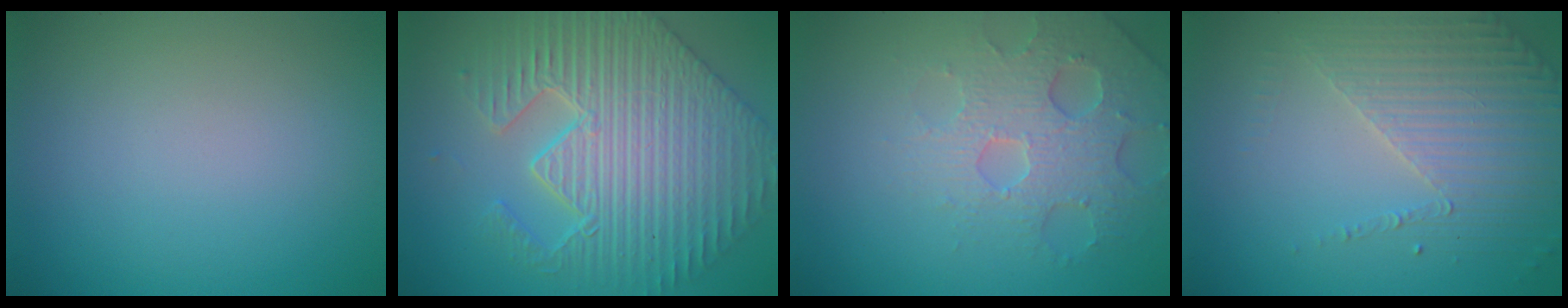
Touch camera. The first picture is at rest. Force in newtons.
{"total": 7.7, "press": 6.3, "slide": 4.6}
{"total": 4.3, "press": 4.0, "slide": 1.6}
{"total": 4.5, "press": 3.4, "slide": 2.9}